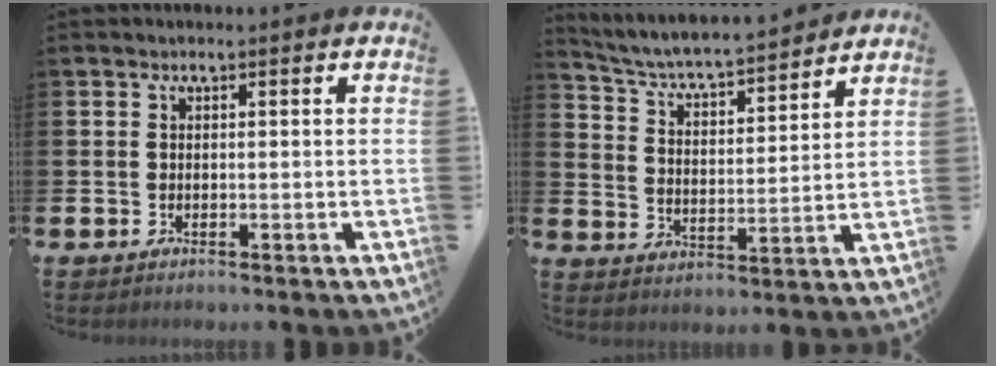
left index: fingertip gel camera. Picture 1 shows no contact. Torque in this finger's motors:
{"motor_torque": [0.93, -1.21, 0.38, 0.05]}